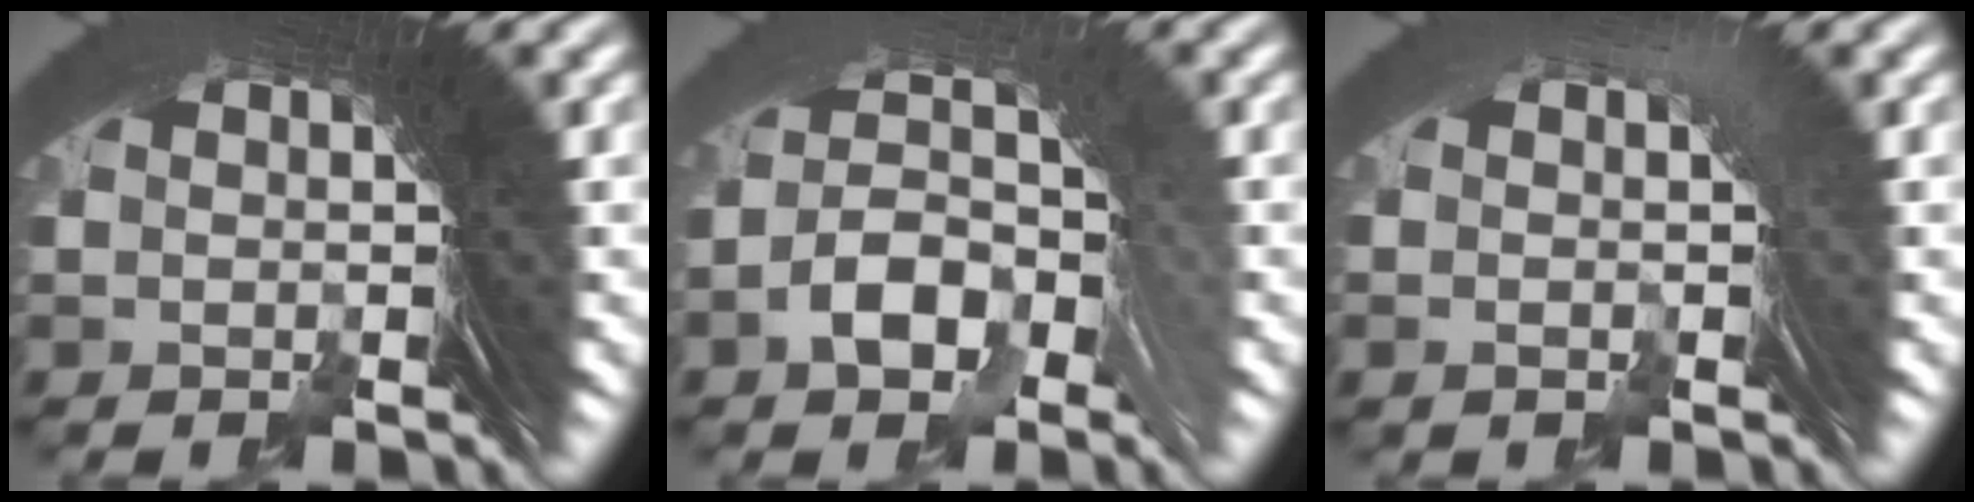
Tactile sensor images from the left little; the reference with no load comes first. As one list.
[{"total": 3.6, "force": [-0.3, 2.2, 2.9], "torque": [-0.067, 0.000, 0.000]}, {"total": 0.7, "force": [-0.7, 0.0, 0.0], "torque": [0.018, 0.009, -0.015]}]